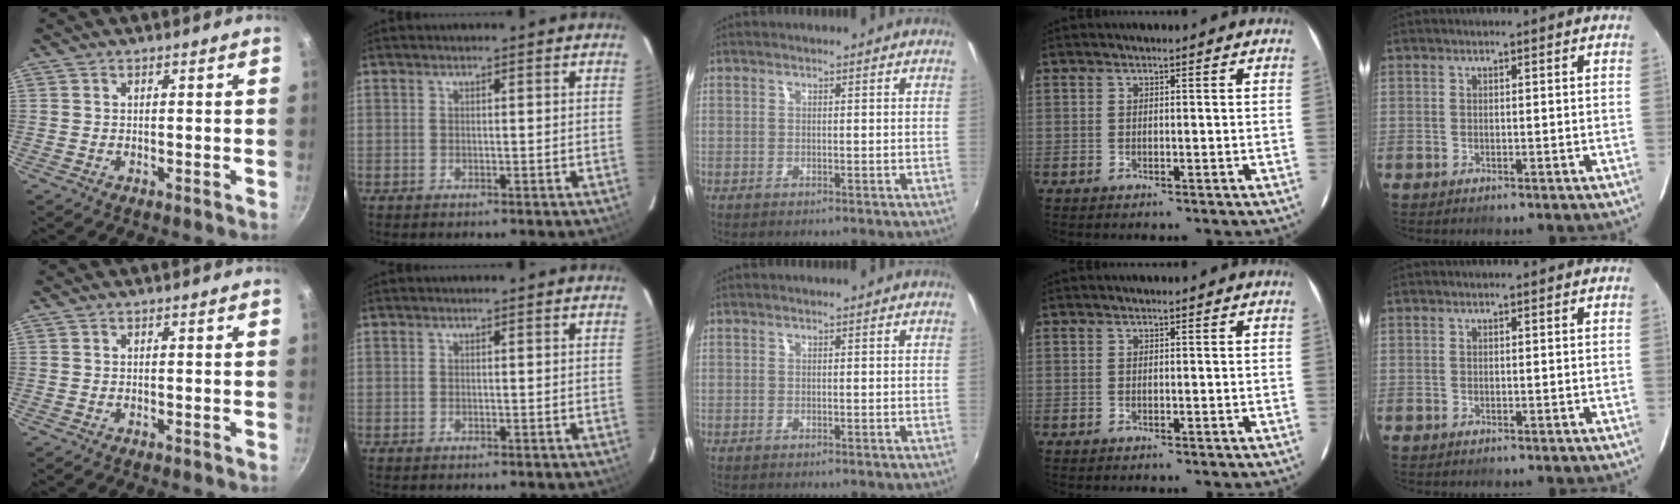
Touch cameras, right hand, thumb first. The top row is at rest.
{}